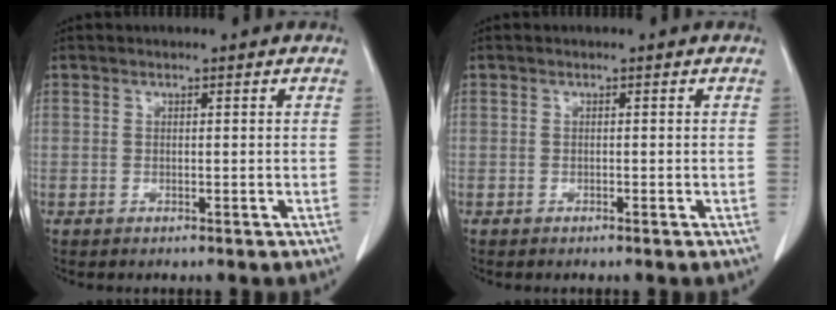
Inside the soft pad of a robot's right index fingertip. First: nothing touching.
{"total": 0.0}